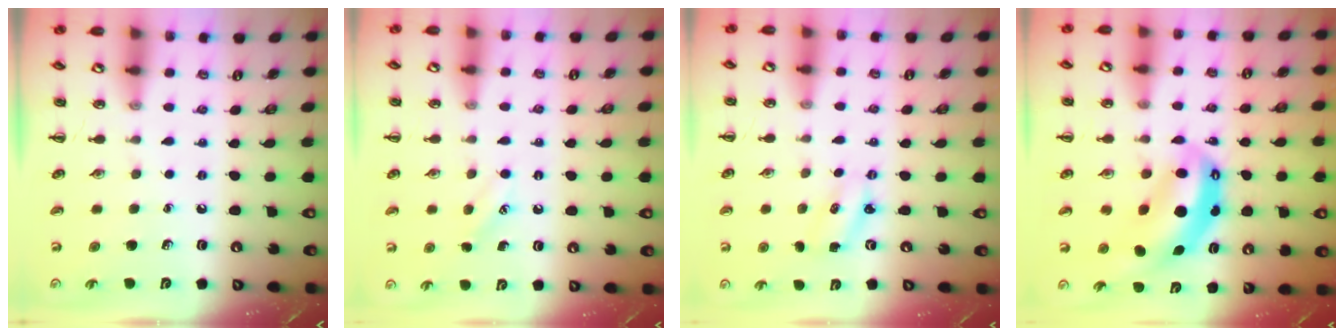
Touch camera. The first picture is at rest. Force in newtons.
{"total": 3.3, "press": 3.2, "slide": 0.8}
{"total": 2.2, "press": 2.1, "slide": 0.6}
{"total": 9.2, "press": 8.9, "slide": 2.4}